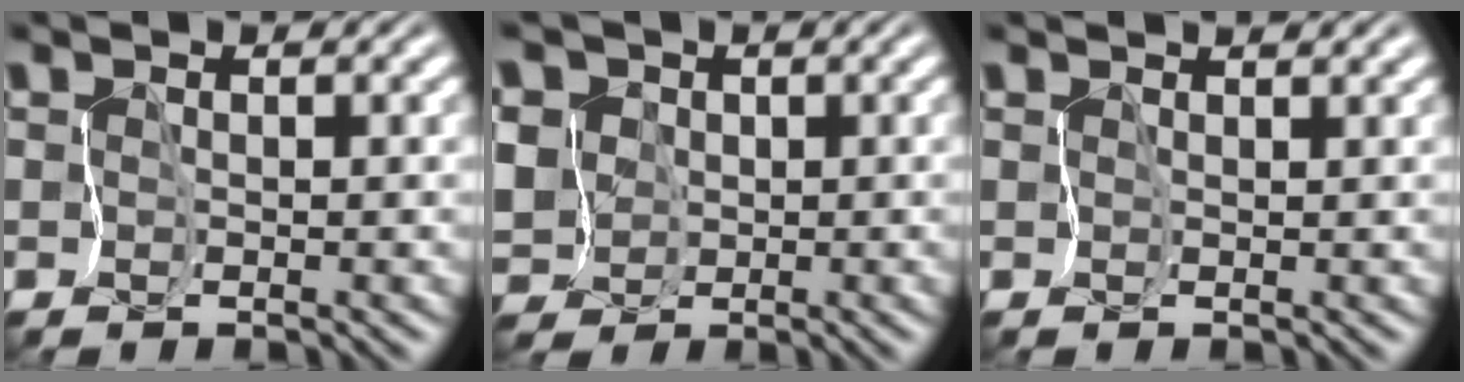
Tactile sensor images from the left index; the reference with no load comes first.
{"total": 6.4, "force": [0.2, 5.6, 2.9], "torque": [-0.070, 0.014, -0.027]}
{"total": 1.8, "force": [1.6, 0.4, 0.8], "torque": [-0.011, 0.005, 0.014]}